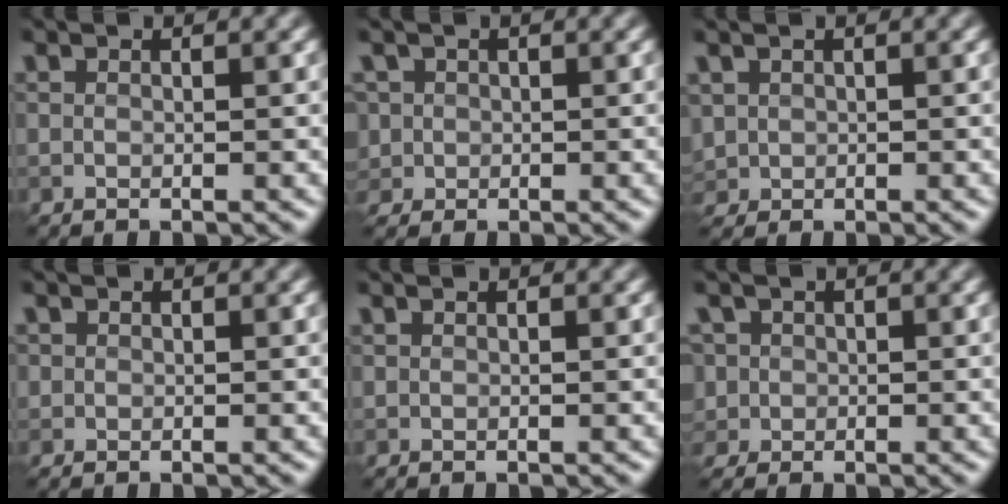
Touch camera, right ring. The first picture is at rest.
{"total": 2.3, "force": [0.3, 2.2, 0.4], "torque": [-0.007, 0.009, 0.010]}
{"total": 1.6, "force": [0.4, 1.6, 0.4], "torque": [-0.010, -0.002, 0.012]}
{"total": 0.5, "force": [0.1, 0.5, 0.0], "torque": [0.005, -0.001, 0.003]}
{"total": 0.0}
{"total": 3.1, "force": [0.6, 2.9, 0.8], "torque": [-0.012, 0.016, 0.009]}